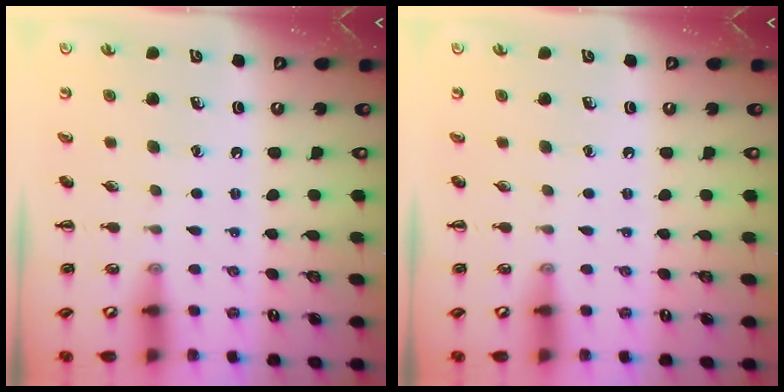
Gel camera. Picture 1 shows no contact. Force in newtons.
{"total": 0.0}